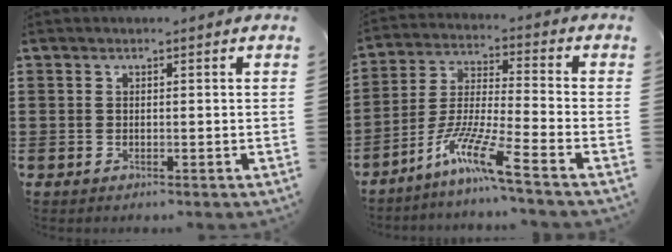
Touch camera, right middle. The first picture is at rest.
{"total": 9.2, "force": [-6.7, 0.2, 6.3], "torque": [-0.134, -0.014, -0.135]}